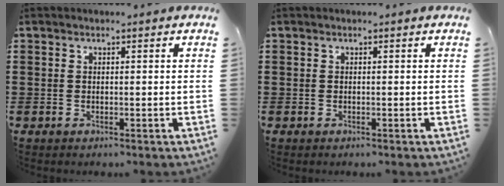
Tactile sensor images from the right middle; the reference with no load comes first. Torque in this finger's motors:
{"motor_torque": [0.25, -0.44, -0.01, 0.01]}